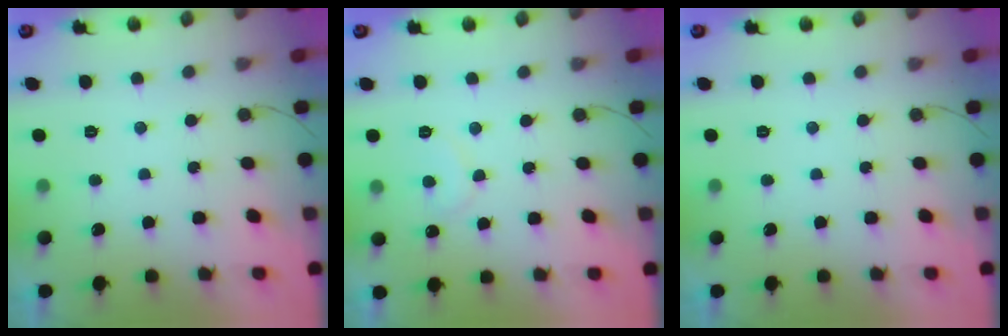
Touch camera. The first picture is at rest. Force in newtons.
{"total": 6.8, "press": 6.8, "slide": 0.5}
{"total": 0.0}